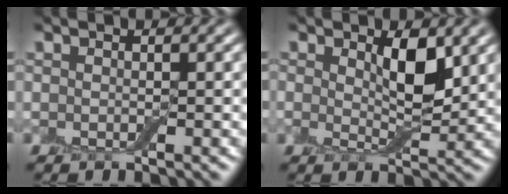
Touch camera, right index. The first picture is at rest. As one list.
[{"total": 2.7, "force": [1.2, 1.0, 2.2], "torque": [-0.041, -0.005, 0.022]}]